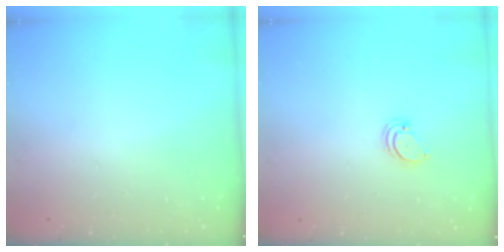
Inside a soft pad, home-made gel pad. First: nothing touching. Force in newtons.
{"total": 2.2, "press": 2.2, "slide": 0.3}